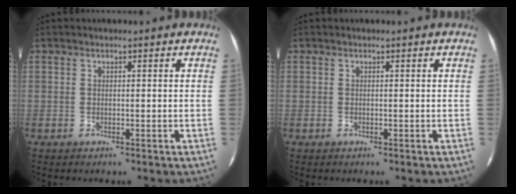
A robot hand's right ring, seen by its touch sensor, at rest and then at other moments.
{"total": 0.0}